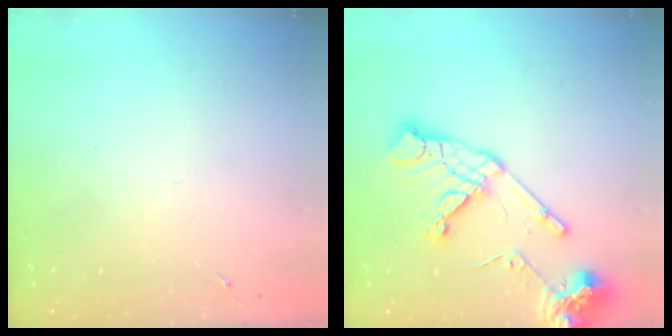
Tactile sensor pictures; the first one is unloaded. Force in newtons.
{"total": 16.3, "press": 16.2, "slide": 2.1}